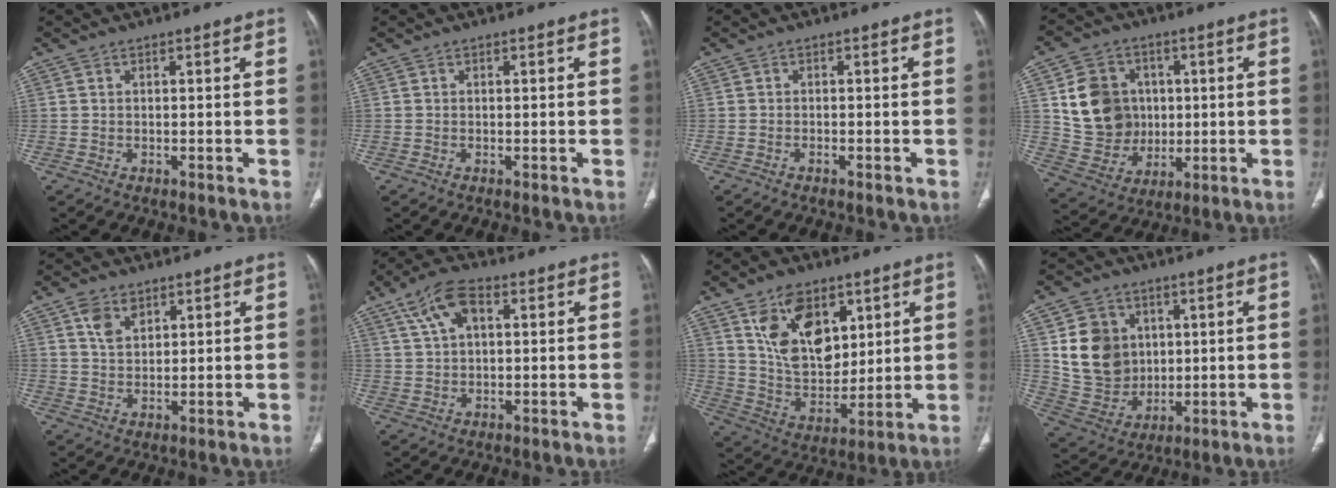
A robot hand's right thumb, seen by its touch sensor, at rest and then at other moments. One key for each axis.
{"total": 0.0}
{"total": 0.6, "fx": -0.5, "fy": 0.2, "fz": 0.3, "tx": -0.012, "ty": 0.001, "tz": -0.009}
{"total": 14.1, "fx": 2.2, "fy": 12.2, "fz": 6.8, "tx": -0.084, "ty": 0.000, "tz": 0.055}
{"total": 4.9, "fx": 2.7, "fy": 3.1, "fz": 2.7, "tx": -0.035, "ty": -0.014, "tz": 0.052}
{"total": 8.0, "fx": 3.2, "fy": 4.2, "fz": 6.0, "tx": -0.112, "ty": 0.012, "tz": 0.057}
{"total": 16.3, "fx": 7.3, "fy": 10.2, "fz": 10.5, "tx": -0.134, "ty": -0.043, "tz": 0.148}
{"total": 13.3, "fx": 3.1, "fy": 11.4, "fz": 6.2, "tx": -0.074, "ty": -0.011, "tz": 0.075}